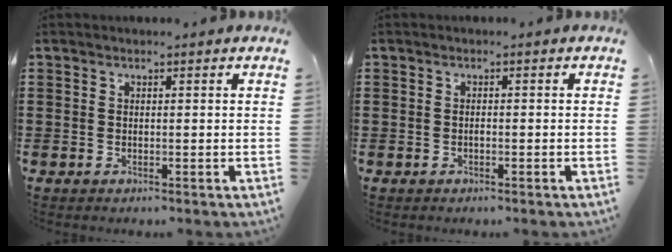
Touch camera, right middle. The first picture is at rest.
{"total": 0.5, "force": [-0.3, 0.3, 0.3], "torque": [-0.008, -0.001, -0.006]}